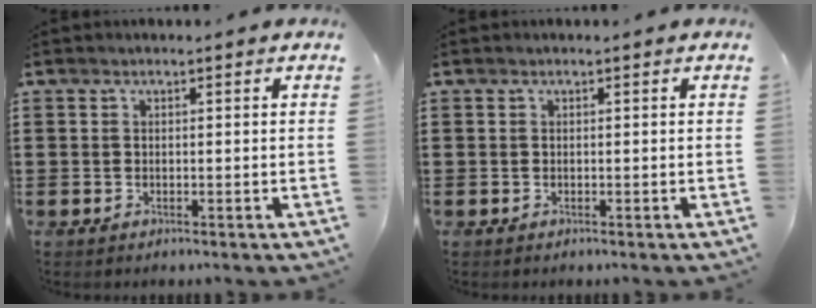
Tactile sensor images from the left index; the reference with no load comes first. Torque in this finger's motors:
{"motor_torque": [-0.02, 0.04, 0.00, 0.00]}